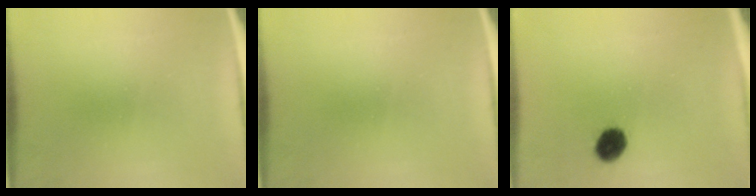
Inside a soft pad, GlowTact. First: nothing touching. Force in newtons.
{"total": 0.0}
{"total": 5.8}